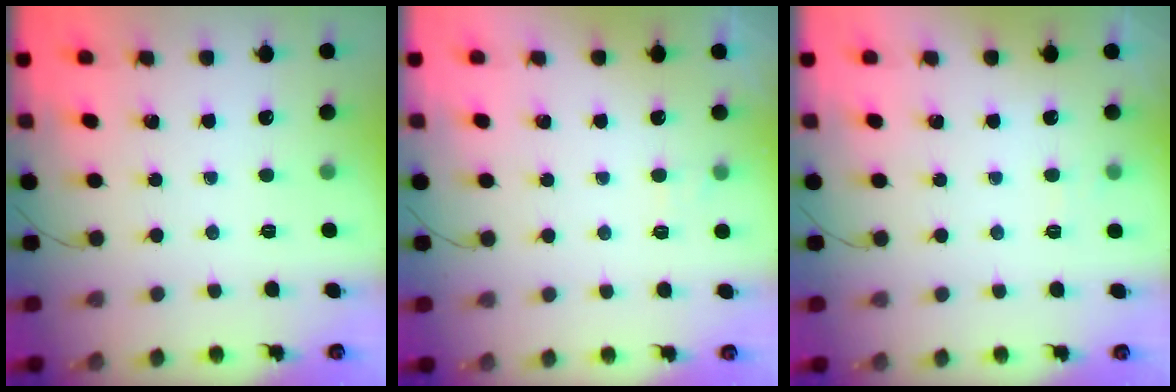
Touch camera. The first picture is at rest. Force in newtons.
{"total": 2.2, "press": 1.8, "slide": 1.3}
{"total": 3.0, "press": 2.6, "slide": 1.6}